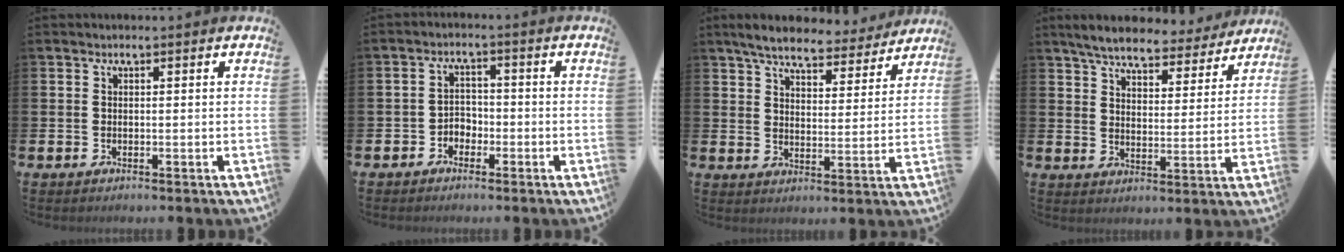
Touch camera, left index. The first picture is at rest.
{"total": 2.6, "force": [-1.8, 1.8, 0.5], "torque": [-0.020, 0.009, -0.041]}
{"total": 6.6, "force": [6.2, 1.3, 1.8], "torque": [-0.057, -0.032, 0.108]}
{"total": 6.4, "force": [6.1, 1.1, 1.6], "torque": [-0.054, -0.034, 0.105]}